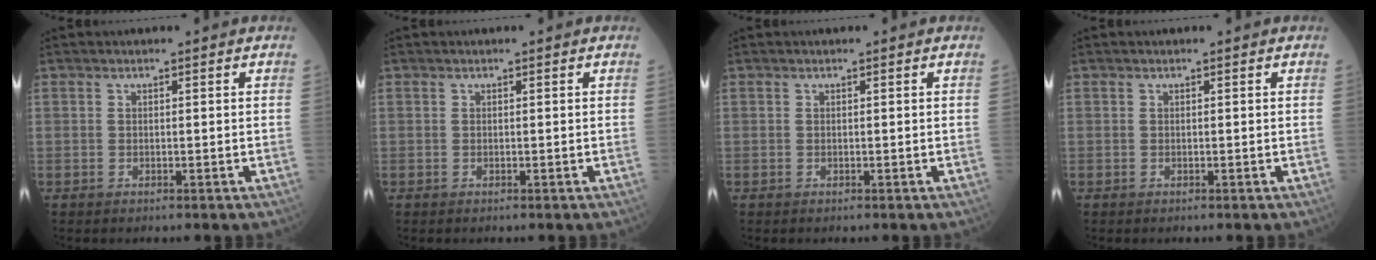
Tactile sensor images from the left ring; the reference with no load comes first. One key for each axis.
{"total": 0.0}
{"total": 0.0}
{"total": 0.0}